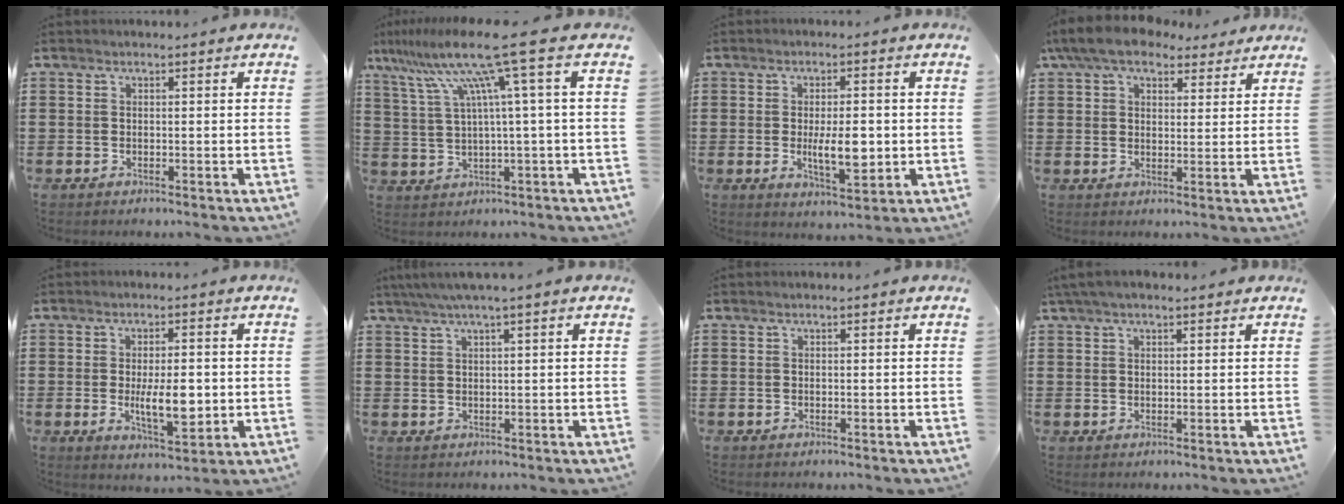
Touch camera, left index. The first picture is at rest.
{"total": 12.5, "force": [6.1, -0.8, 10.9], "torque": [-0.252, -0.032, 0.082]}
{"total": 6.8, "force": [-0.6, 2.6, 6.3], "torque": [-0.099, -0.004, -0.015]}
{"total": 7.6, "force": [5.9, 3.2, 3.6], "torque": [-0.093, 0.000, 0.111]}
{"total": 7.6, "force": [-0.7, 3.0, 6.9], "torque": [-0.117, -0.008, -0.017]}
{"total": 2.4, "force": [1.5, -0.2, 1.8], "torque": [-0.035, 0.002, 0.027]}
{"total": 0.0}
{"total": 2.5, "force": [1.6, 0.8, 1.7], "torque": [-0.036, 0.006, 0.030]}